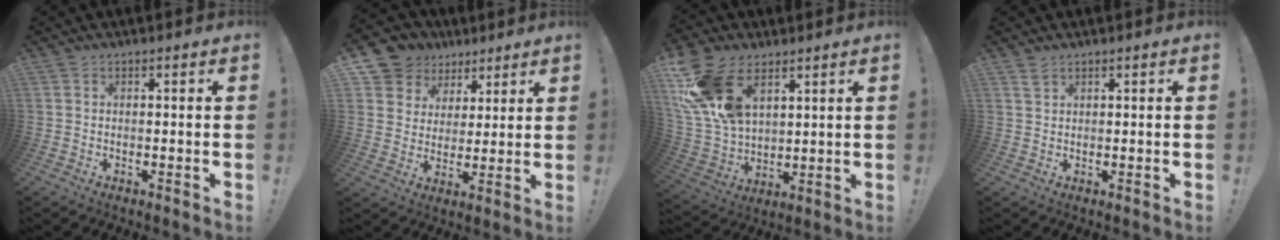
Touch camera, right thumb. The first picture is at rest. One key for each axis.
{"total": 9.4, "fx": 5.1, "fy": 7.7, "fz": 1.6, "tx": -0.027, "ty": -0.039, "tz": 0.106}
{"total": 19.1, "fx": 9.2, "fy": 11.6, "fz": 12.1, "tx": -0.253, "ty": -0.045, "tz": 0.173}
{"total": 1.6, "fx": 1.3, "fy": 0.7, "fz": 0.7, "tx": -0.014, "ty": -0.001, "tz": 0.024}